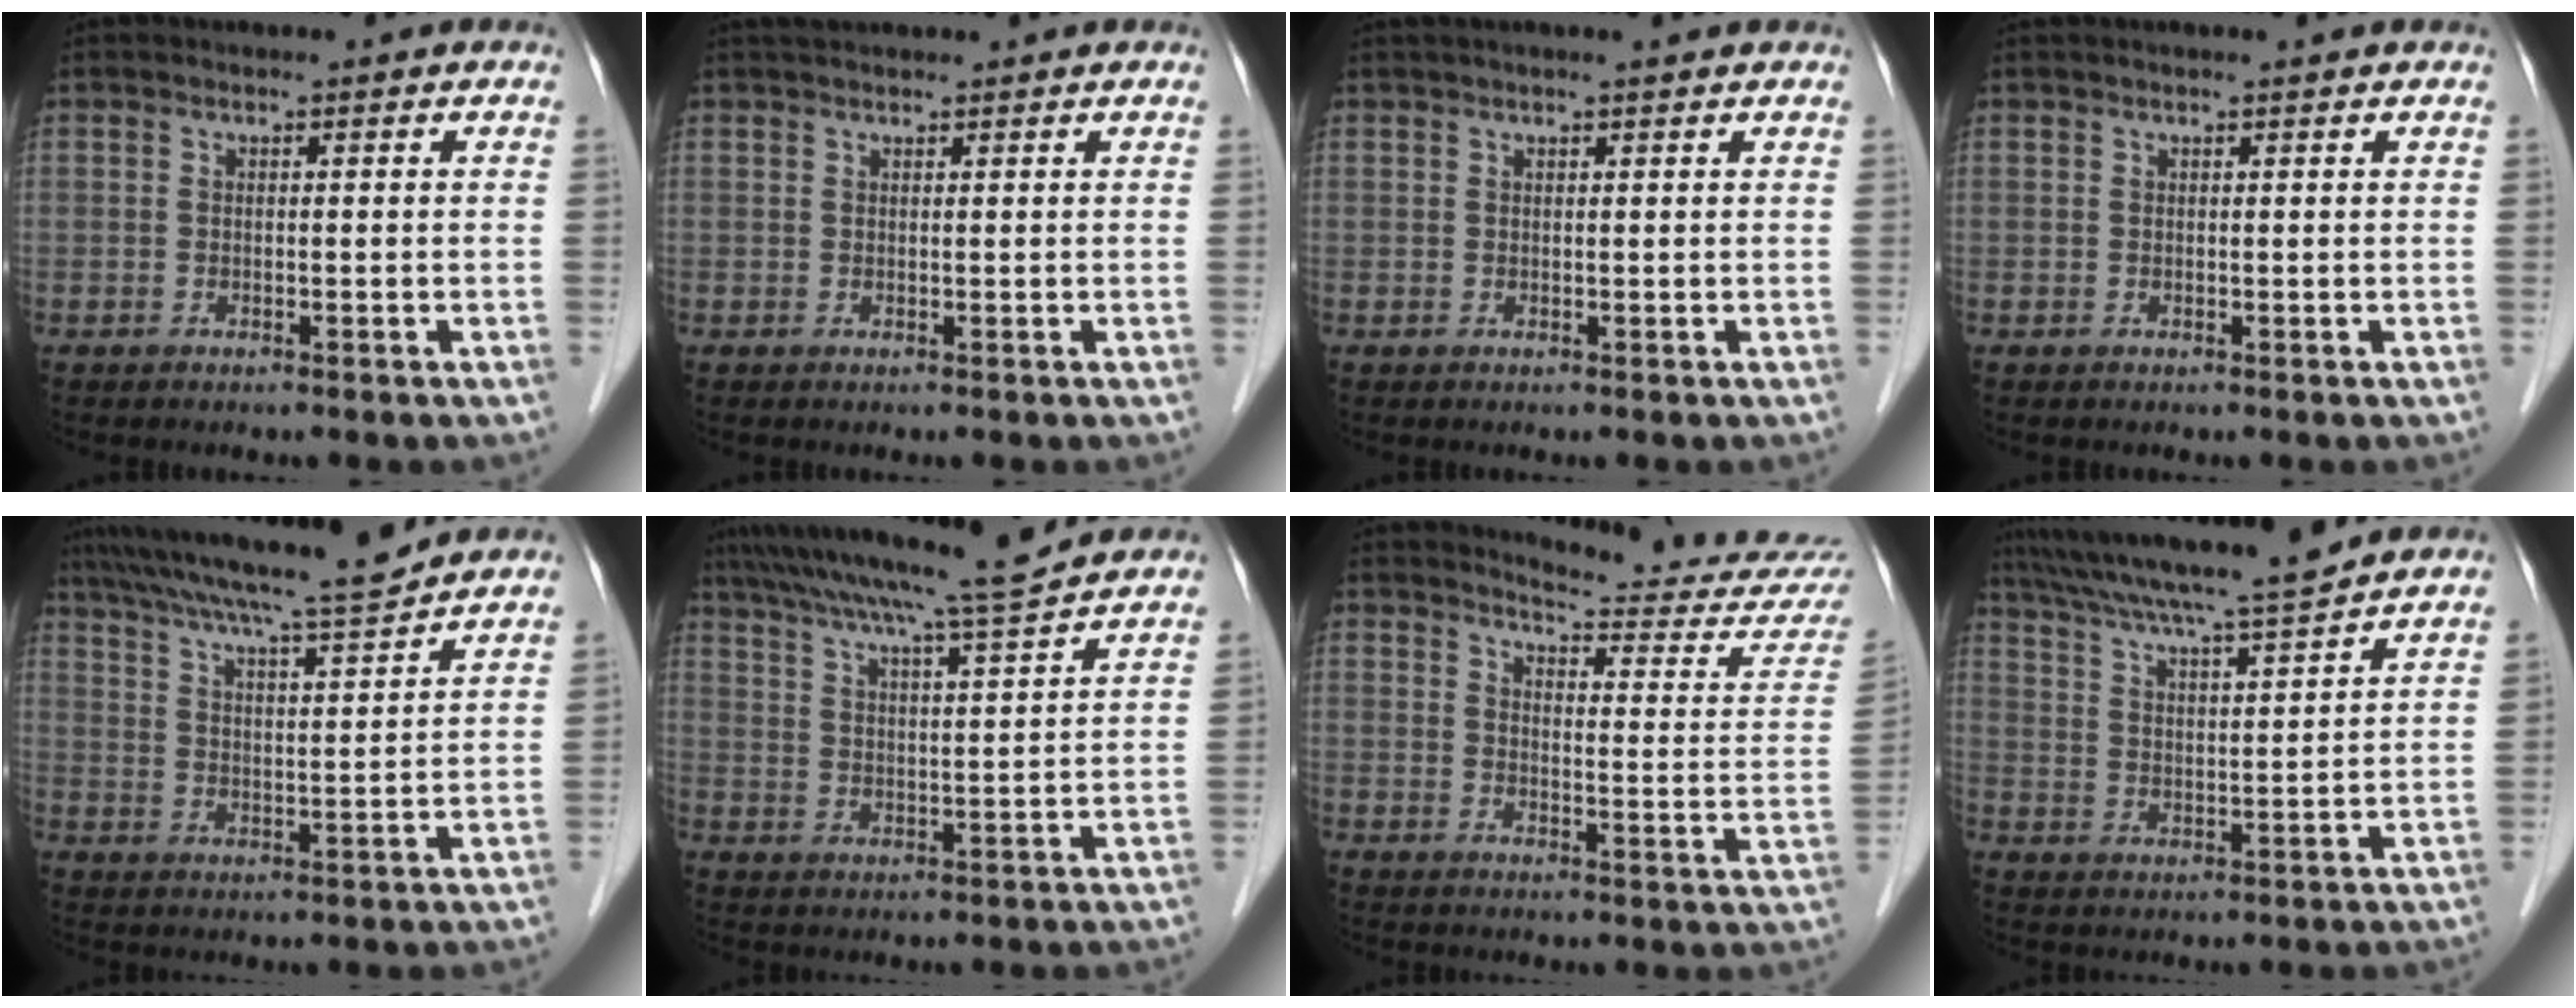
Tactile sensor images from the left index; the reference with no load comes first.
{"total": 2.9, "force": [2.7, 0.2, 1.1], "torque": [-0.012, 0.030, 0.044]}
{"total": 4.4, "force": [3.8, -0.1, 2.3], "torque": [-0.029, 0.027, 0.050]}
{"total": 1.9, "force": [1.6, -0.1, 1.1], "torque": [-0.010, 0.018, 0.024]}
{"total": 15.5, "force": [13.8, -0.4, 7.1], "torque": [-0.127, 0.003, 0.209]}
{"total": 14.0, "force": [12.3, -1.6, 6.4], "torque": [-0.114, -0.004, 0.184]}
{"total": 16.5, "force": [16.2, 0.6, 2.7], "torque": [-0.020, -0.113, 0.175]}
{"total": 14.7, "force": [13.0, -0.8, 7.0], "torque": [-0.126, 0.008, 0.202]}